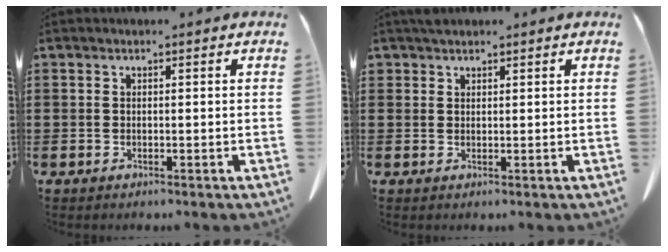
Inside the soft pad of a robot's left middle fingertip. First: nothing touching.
{"total": 1.3, "force": [1.2, 0.6, 0.2], "torque": [-0.008, 0.000, 0.025]}